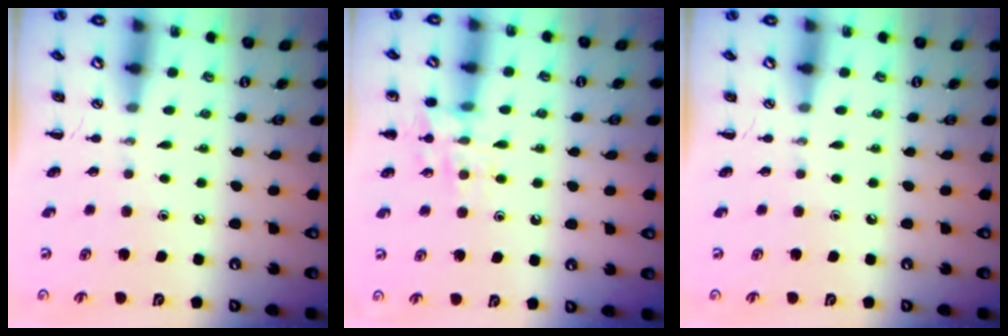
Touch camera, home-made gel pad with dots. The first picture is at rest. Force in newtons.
{"total": 12.7, "press": 12.6, "slide": 1.4}
{"total": 0.0}